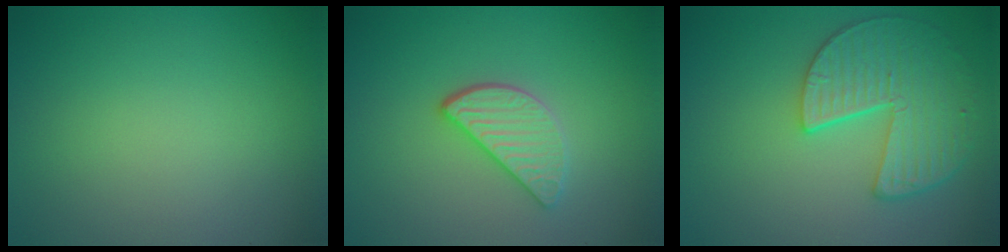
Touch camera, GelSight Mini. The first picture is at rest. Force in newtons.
{"total": 2.9, "press": 2.7, "slide": 1.2}
{"total": 4.9, "press": 4.7, "slide": 1.6}